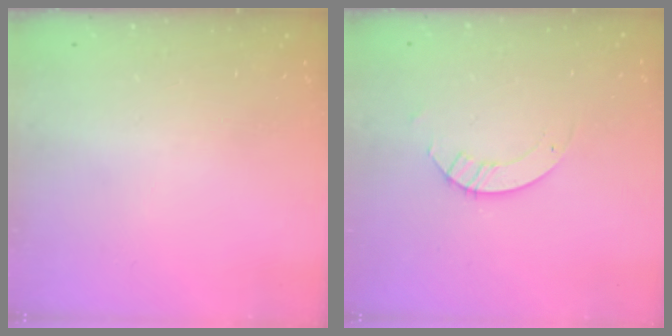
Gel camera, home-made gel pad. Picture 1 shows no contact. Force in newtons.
{"total": 3.3, "press": 3.3, "slide": 0.2}